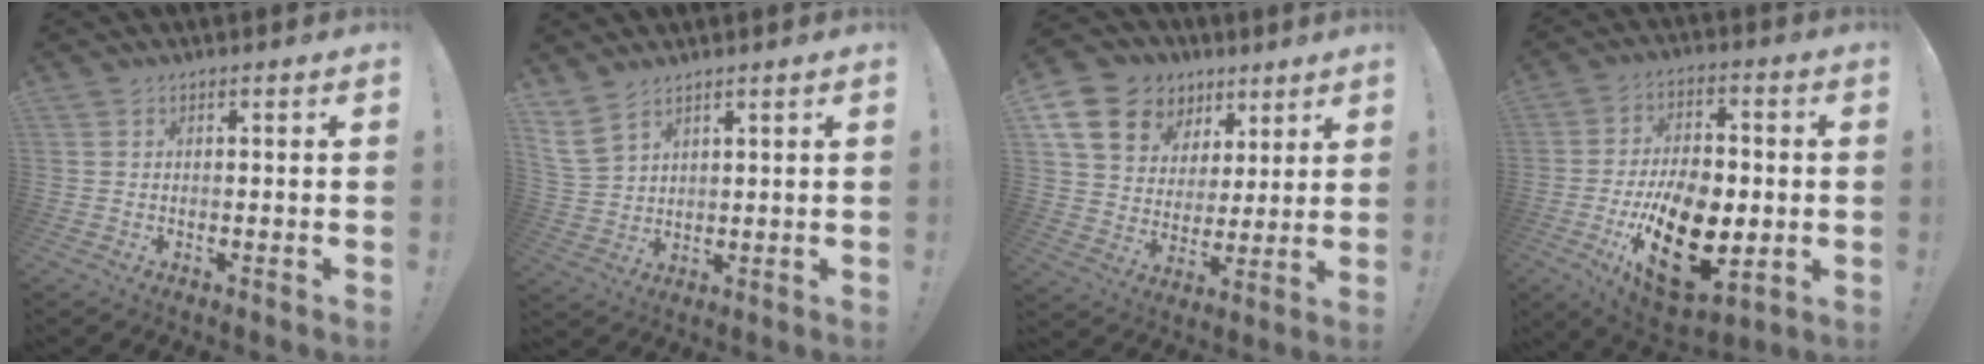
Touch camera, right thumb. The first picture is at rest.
{"total": 7.4, "force": [5.3, 3.7, 3.5], "torque": [-0.079, -0.021, 0.106]}
{"total": 15.3, "force": [7.8, 11.5, 6.4], "torque": [-0.102, -0.040, 0.162]}
{"total": 22.0, "force": [-5.5, 13.3, 16.7], "torque": [-0.274, 0.022, -0.077]}